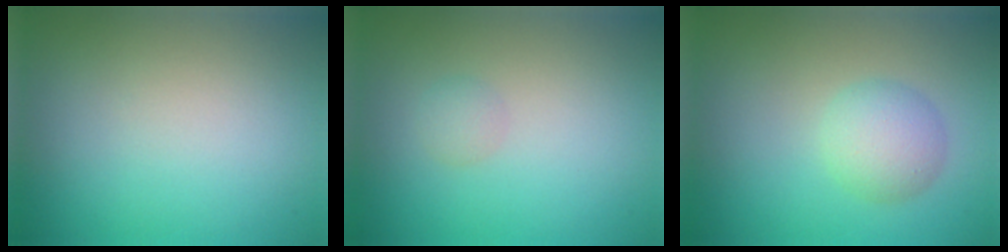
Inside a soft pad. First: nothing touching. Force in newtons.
{"total": 1.0, "press": 1.0, "slide": 0.1}
{"total": 3.0, "press": 3.0, "slide": 0.0}